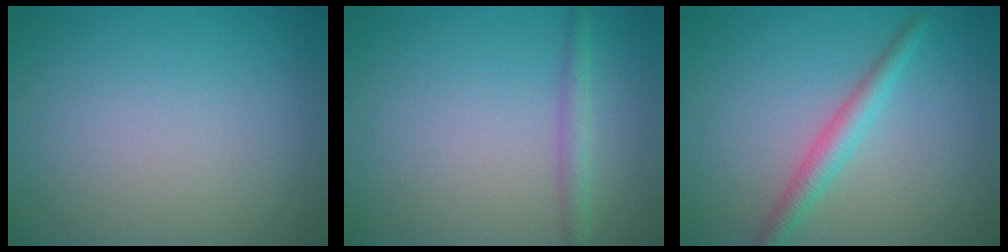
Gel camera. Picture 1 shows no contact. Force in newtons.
{"total": 1.8, "press": 1.8, "slide": 0.1}
{"total": 2.7, "press": 2.7, "slide": 0.1}